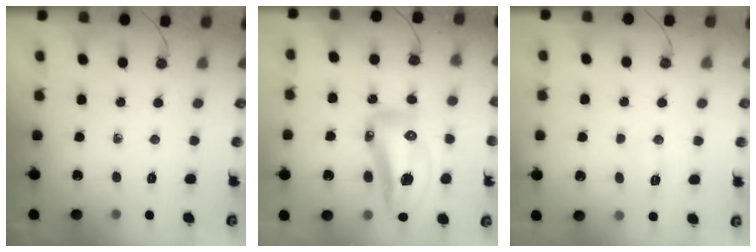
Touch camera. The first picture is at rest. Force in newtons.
{"total": 28.5, "press": 22.7, "slide": 17.3}
{"total": 5.2, "press": 5.2, "slide": 0.5}